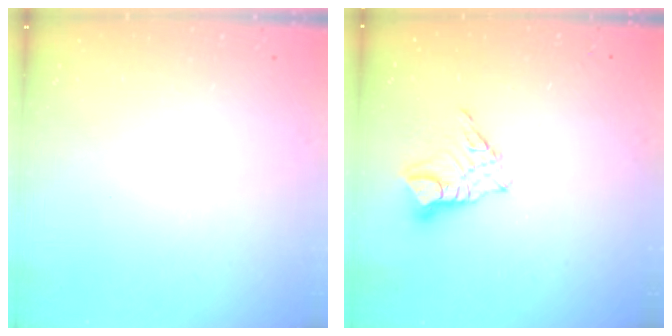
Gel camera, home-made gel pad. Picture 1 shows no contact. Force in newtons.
{"total": 8.0, "press": 8.0, "slide": 0.7}